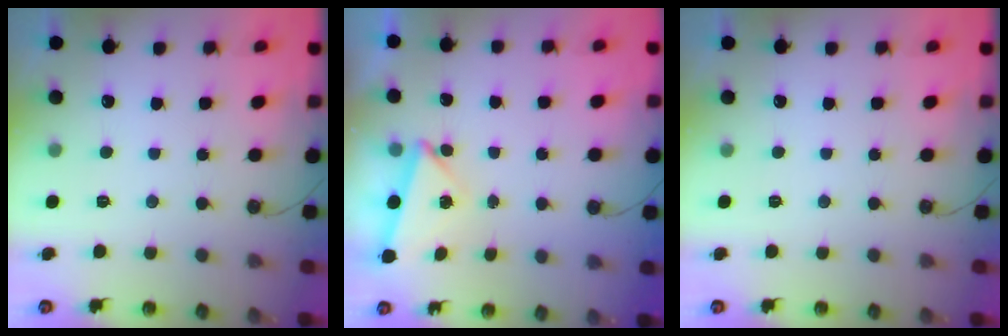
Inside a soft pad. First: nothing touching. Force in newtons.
{"total": 3.3, "press": 3.0, "slide": 1.5}
{"total": 0.0}